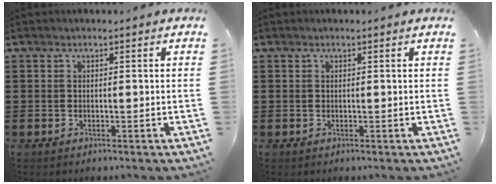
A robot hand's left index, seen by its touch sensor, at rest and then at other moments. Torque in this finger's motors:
{"motor_torque": [-0.03, 0.11, -0.20, -0.05]}